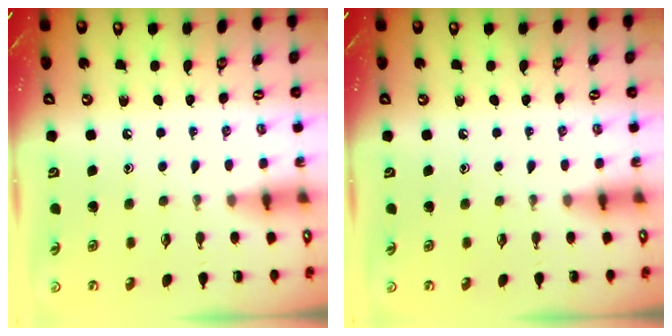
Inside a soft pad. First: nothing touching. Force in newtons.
{"total": 0.0}